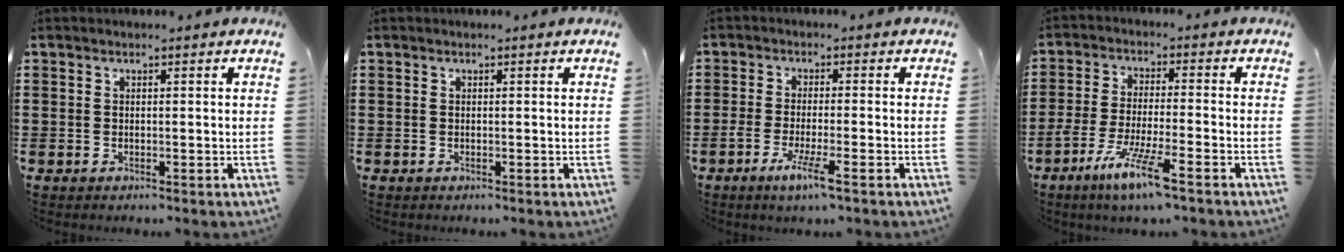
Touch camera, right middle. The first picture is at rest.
{"total": 0.0}
{"total": 4.7, "force": [-2.6, 0.2, 3.9], "torque": [-0.078, -0.011, -0.048]}
{"total": 8.1, "force": [-5.6, 0.3, 5.8], "torque": [-0.117, -0.014, -0.106]}